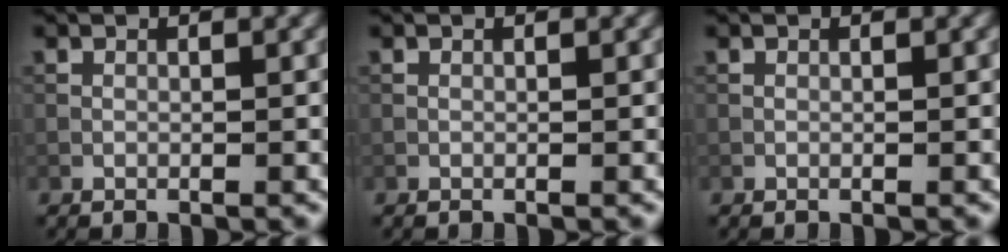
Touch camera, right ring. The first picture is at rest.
{"total": 0.0}
{"total": 0.0}